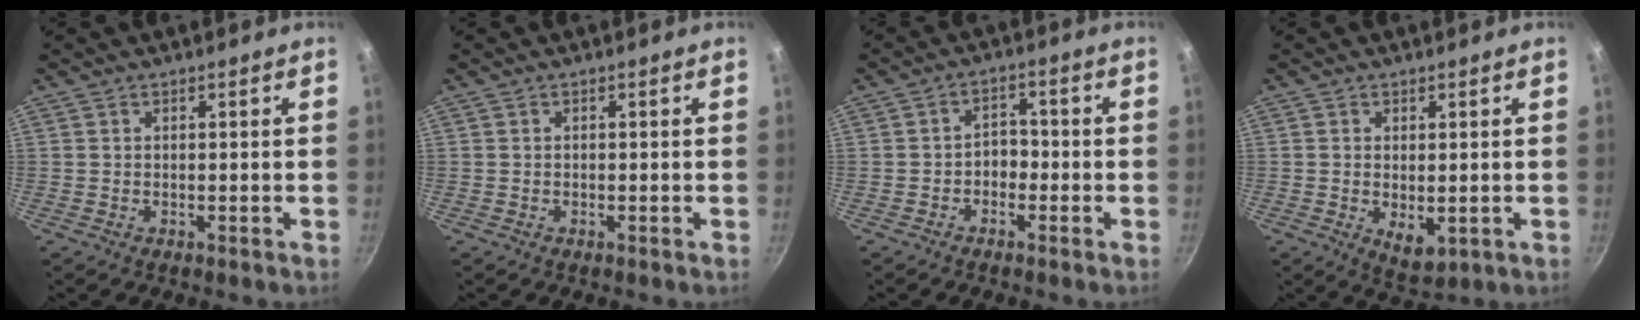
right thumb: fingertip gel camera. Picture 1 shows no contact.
{"total": 0.0}
{"total": 3.4, "force": [-1.4, 2.5, 1.8], "torque": [-0.003, 0.021, -0.027]}
{"total": 4.9, "force": [-0.7, 2.7, 4.1], "torque": [-0.060, -0.017, -0.002]}